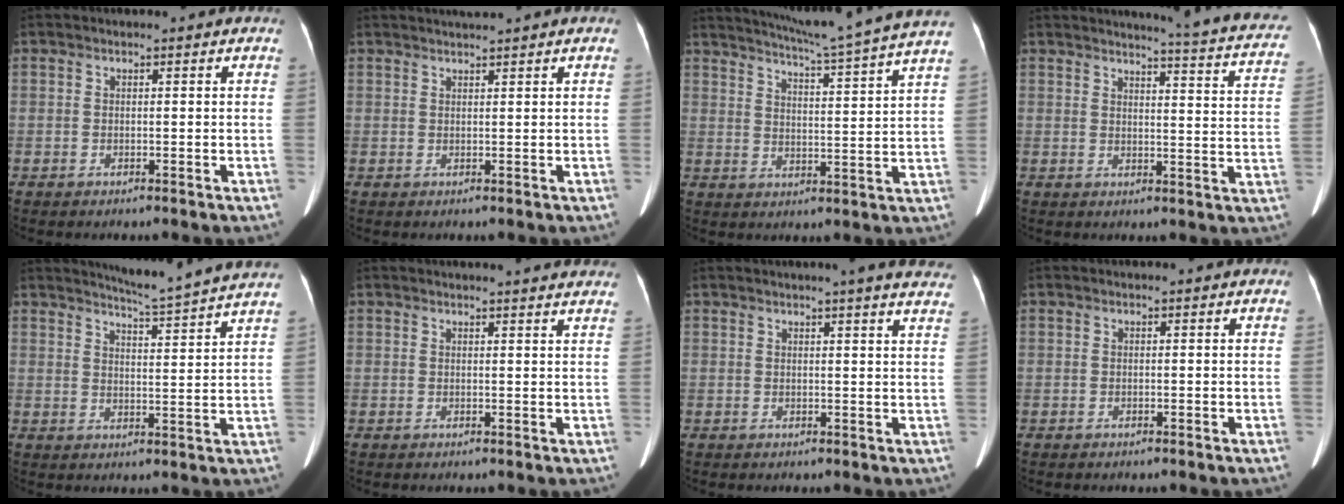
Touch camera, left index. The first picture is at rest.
{"total": 1.8, "force": [1.6, -0.6, 0.5], "torque": [-0.005, 0.009, 0.034]}
{"total": 19.1, "force": [17.0, -2.4, 8.3], "torque": [-0.145, -0.044, 0.218]}
{"total": 16.6, "force": [15.5, 0.6, 6.0], "torque": [-0.065, -0.077, 0.152]}
{"total": 11.2, "force": [10.6, -1.8, 3.3], "torque": [-0.064, -0.027, 0.134]}
{"total": 7.5, "force": [7.0, 0.3, 2.5], "torque": [-0.026, 0.007, 0.062]}
{"total": 11.3, "force": [10.1, 0.2, 5.1], "torque": [-0.054, -0.016, 0.095]}
{"total": 0.0}